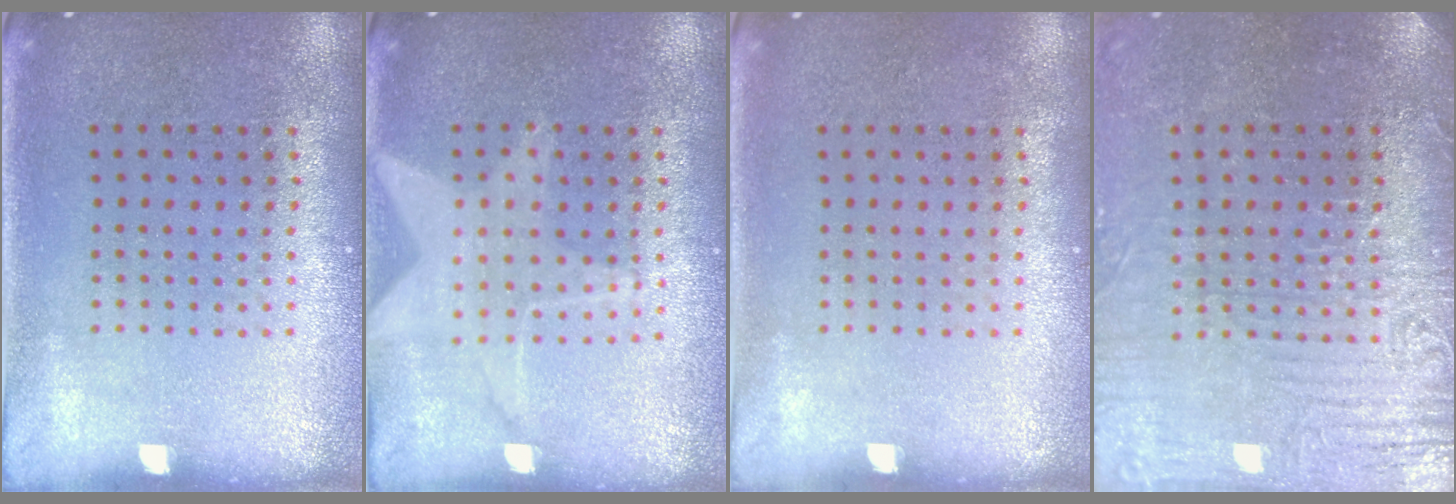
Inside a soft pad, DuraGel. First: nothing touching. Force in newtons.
{"total": 1.5, "press": 1.5, "slide": 0.1}
{"total": 0.0}
{"total": 4.0, "press": 3.7, "slide": 1.4}